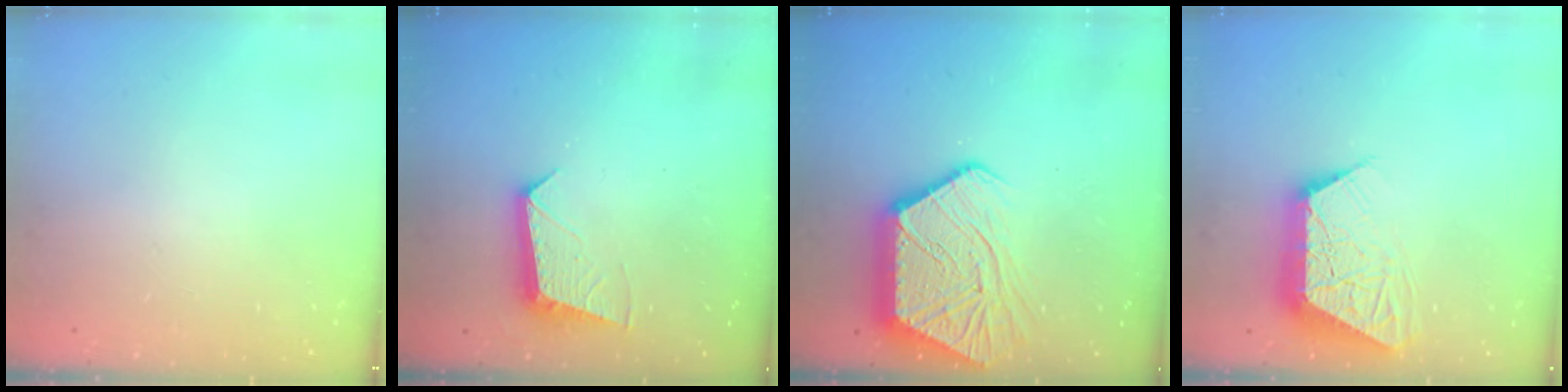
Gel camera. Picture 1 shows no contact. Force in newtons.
{"total": 10.9, "press": 10.9, "slide": 0.5}
{"total": 18.9, "press": 18.9, "slide": 1.4}
{"total": 13.6, "press": 13.5, "slide": 1.2}